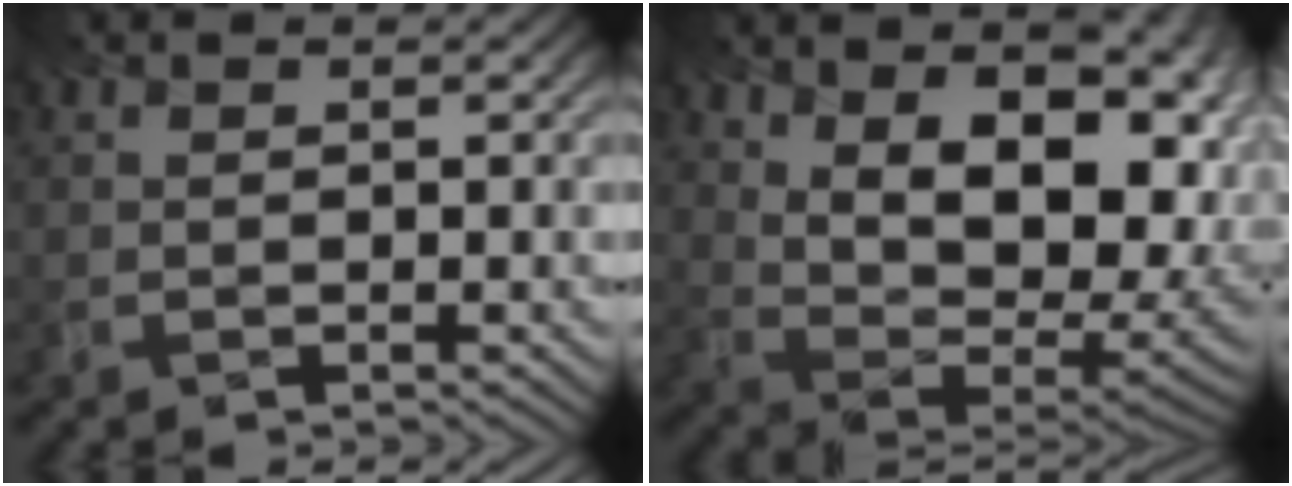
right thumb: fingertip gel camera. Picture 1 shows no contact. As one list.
[{"total": 16.7, "force": [5.0, 8.9, 13.2], "torque": [-0.241, 0.029, 0.110]}]